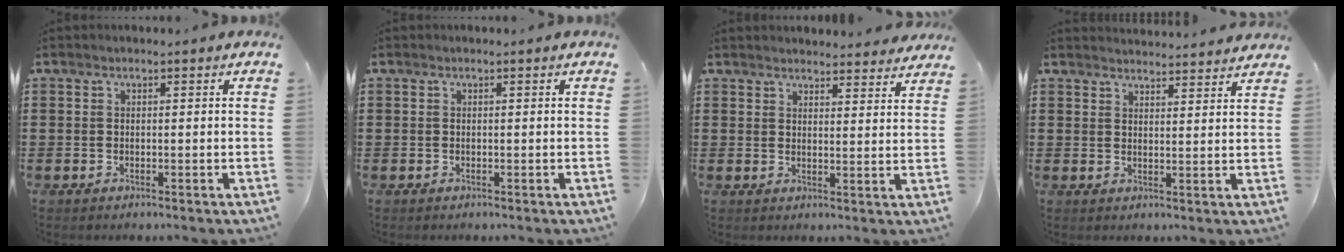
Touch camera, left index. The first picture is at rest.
{"total": 0.0}
{"total": 3.5, "force": [3.5, 0.1, 0.1], "torque": [-0.004, -0.016, 0.065]}
{"total": 3.0, "force": [2.9, -0.3, -0.2], "torque": [0.002, -0.018, 0.053]}